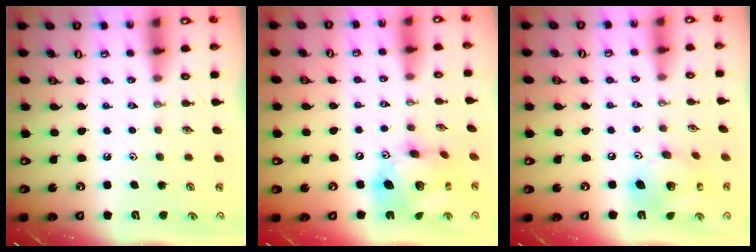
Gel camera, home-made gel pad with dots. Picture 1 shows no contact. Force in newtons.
{"total": 18.4, "press": 18.3, "slide": 2.0}
{"total": 14.4, "press": 14.3, "slide": 1.9}